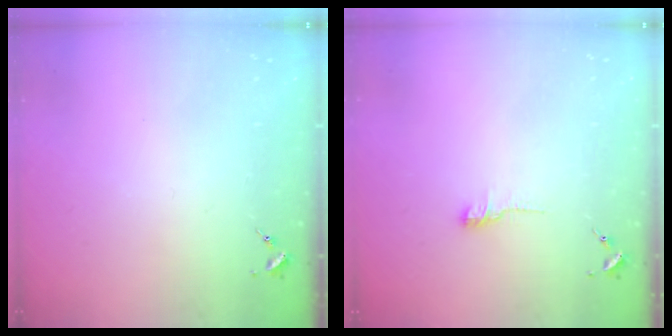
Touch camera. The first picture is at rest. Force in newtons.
{"total": 5.0, "press": 5.0, "slide": 0.5}